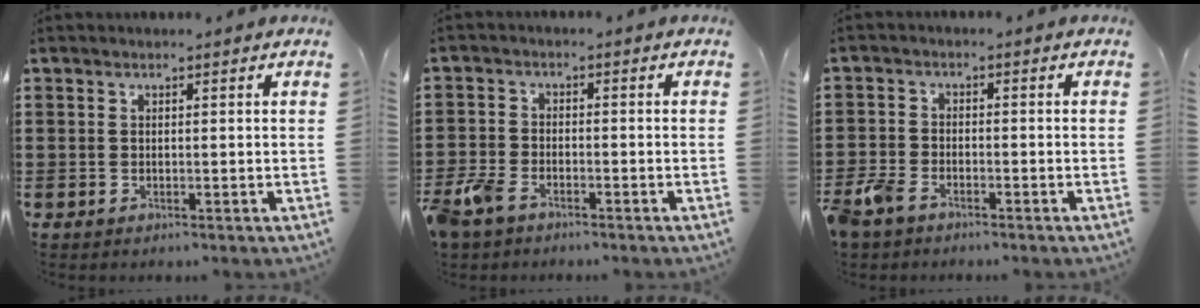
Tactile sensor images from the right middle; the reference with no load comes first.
{"total": 3.9, "force": [-3.1, 1.9, 1.6], "torque": [-0.056, -0.002, -0.068]}
{"total": 3.5, "force": [-2.9, 1.6, 1.3], "torque": [-0.053, -0.004, -0.065]}